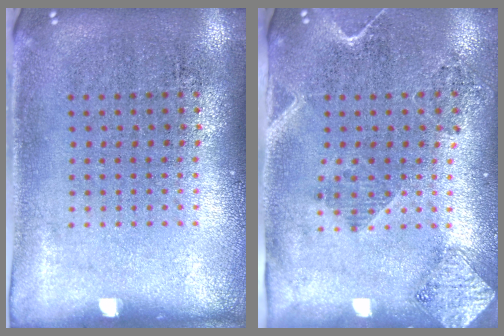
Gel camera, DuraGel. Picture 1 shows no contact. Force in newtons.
{"total": 1.9, "press": 1.6, "slide": 0.9}